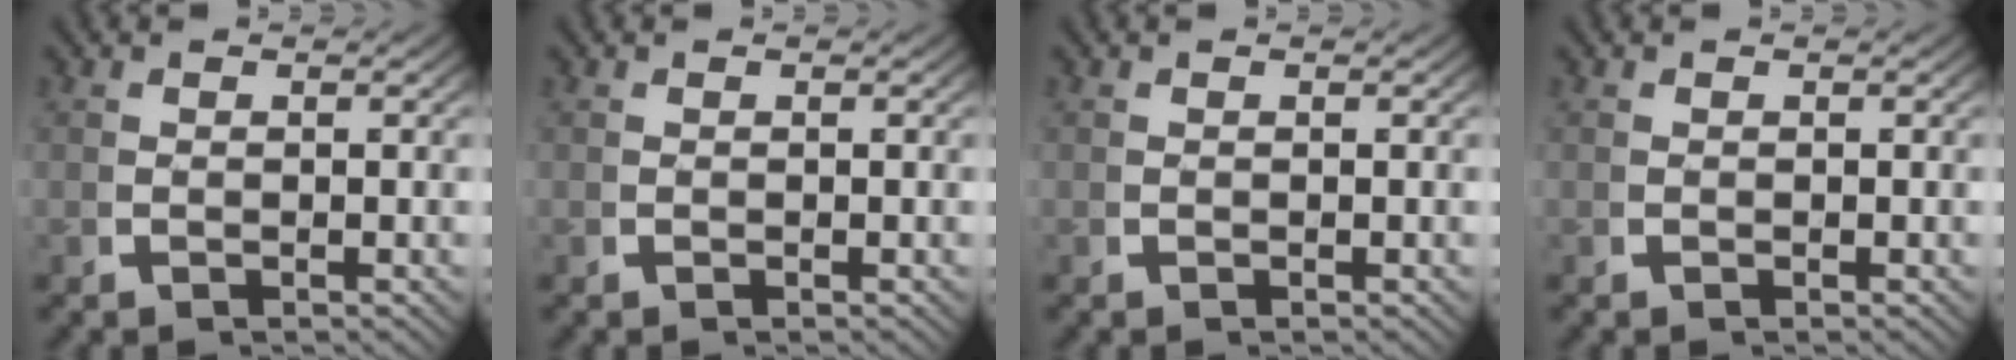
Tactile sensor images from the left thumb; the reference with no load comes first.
{"total": 0.0}
{"total": 0.0}
{"total": 0.0}